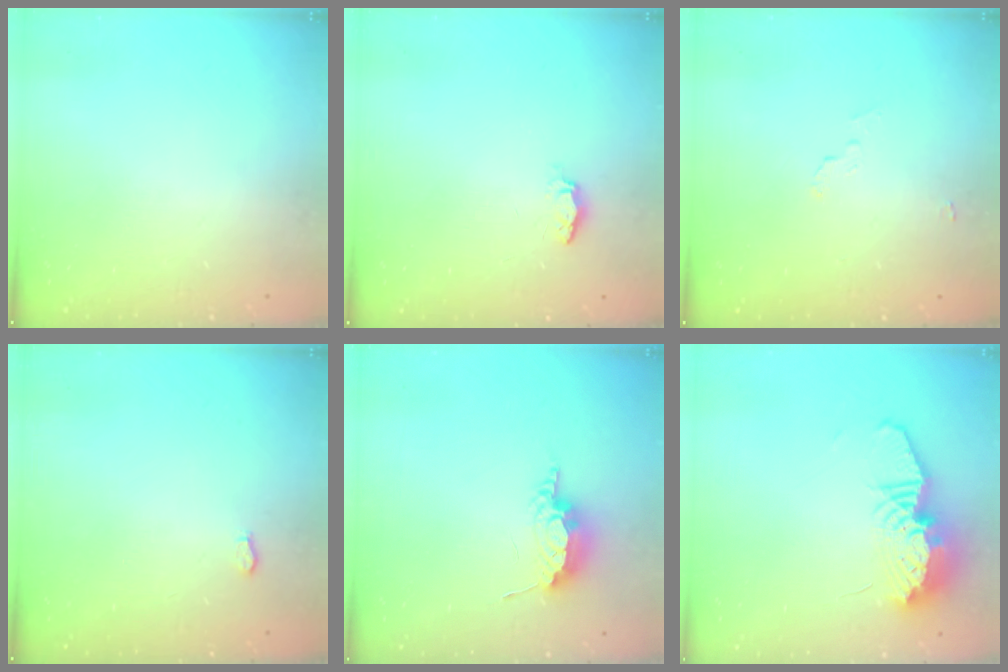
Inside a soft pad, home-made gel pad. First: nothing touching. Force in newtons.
{"total": 3.7, "press": 3.7, "slide": 0.6}
{"total": 2.2, "press": 2.2, "slide": 0.2}
{"total": 2.6, "press": 2.5, "slide": 0.4}
{"total": 10.0, "press": 8.6, "slide": 5.1}
{"total": 13.9, "press": 13.8, "slide": 1.2}